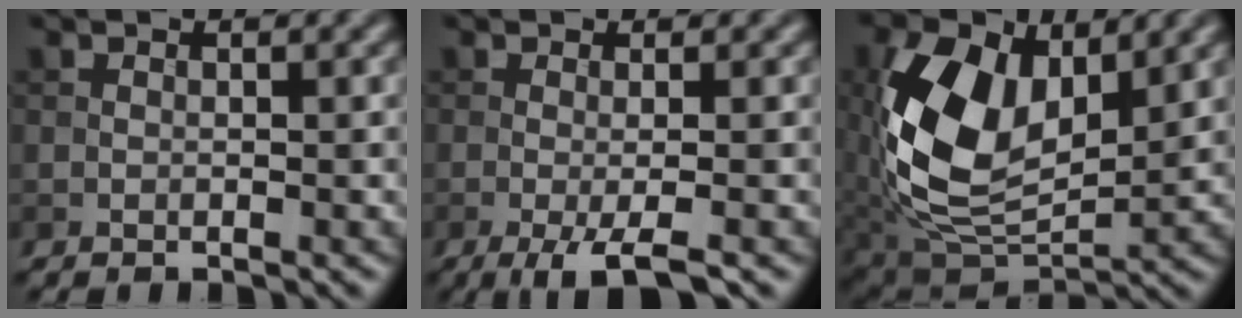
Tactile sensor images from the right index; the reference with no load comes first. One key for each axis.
{"total": 3.9, "fx": -1.6, "fy": 0.7, "fz": 3.5, "tx": -0.055, "ty": 0.001, "tz": -0.035}
{"total": 11.9, "fx": 2.4, "fy": 7.3, "fz": 9.1, "tx": -0.194, "ty": -0.002, "tz": 0.038}